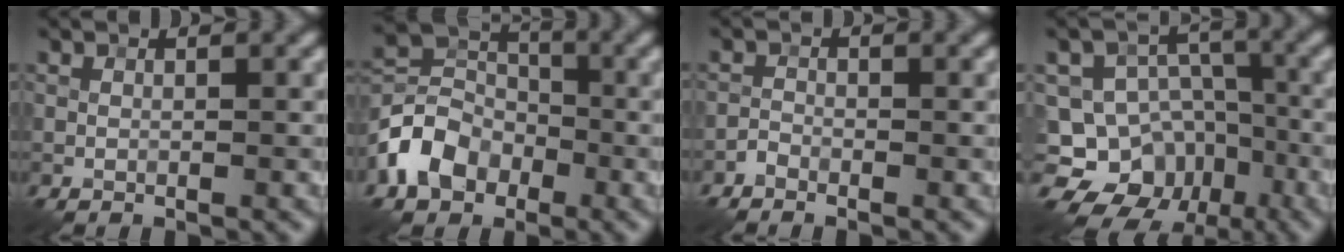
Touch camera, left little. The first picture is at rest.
{"total": 5.6, "force": [-2.7, 4.2, 2.5], "torque": [-0.047, 0.003, -0.066]}
{"total": 0.9, "force": [-0.9, 0.2, 0.2], "torque": [-0.003, 0.005, -0.021]}
{"total": 11.5, "force": [-6.1, 9.0, 3.8], "torque": [-0.055, 0.007, -0.107]}